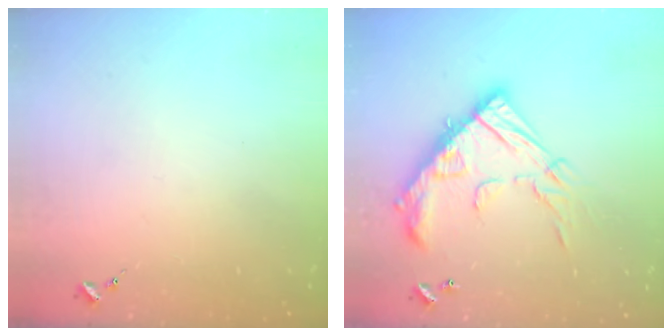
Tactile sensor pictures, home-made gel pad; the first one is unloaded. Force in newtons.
{"total": 21.7, "press": 21.6, "slide": 1.9}